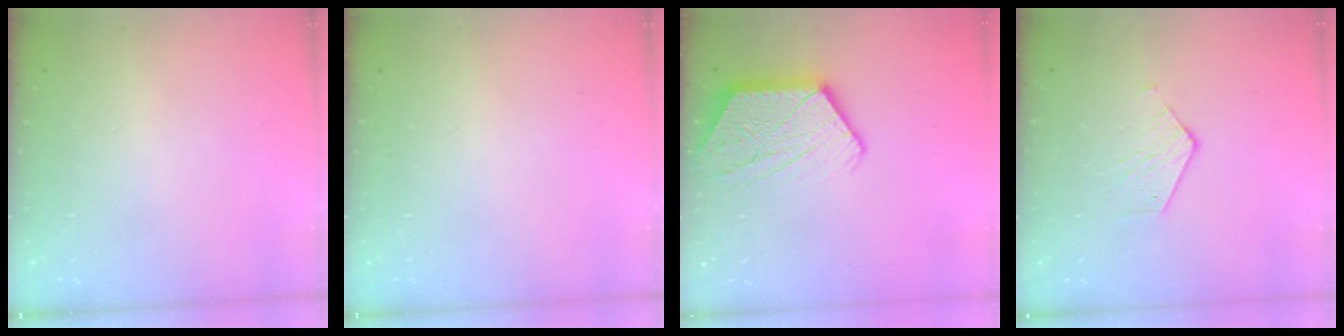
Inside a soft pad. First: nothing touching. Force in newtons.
{"total": 0.0}
{"total": 13.8, "press": 13.8, "slide": 1.0}
{"total": 3.9, "press": 3.9, "slide": 0.3}